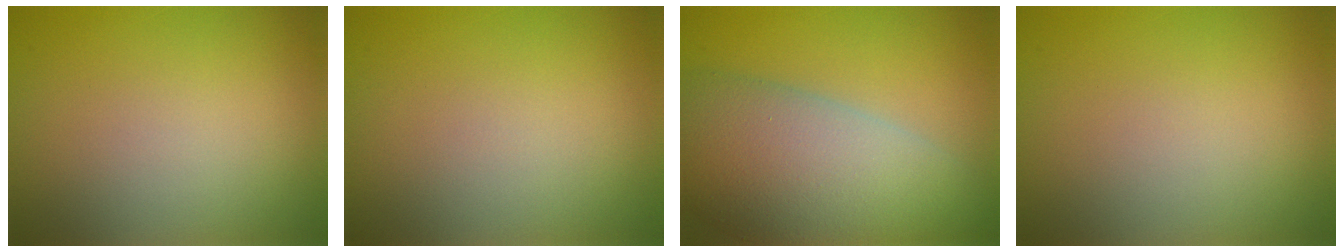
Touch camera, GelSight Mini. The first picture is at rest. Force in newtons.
{"total": 0.0}
{"total": 12.6, "press": 12.5, "slide": 1.4}
{"total": 0.0}